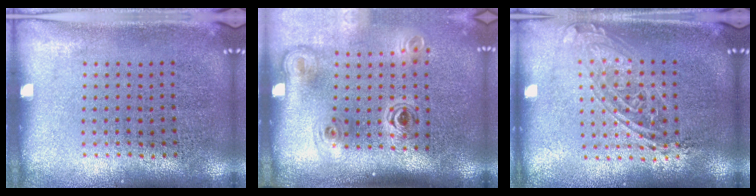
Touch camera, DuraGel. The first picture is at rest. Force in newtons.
{"total": 2.1, "press": 1.4, "slide": 1.6}
{"total": 1.7, "press": 1.4, "slide": 0.9}